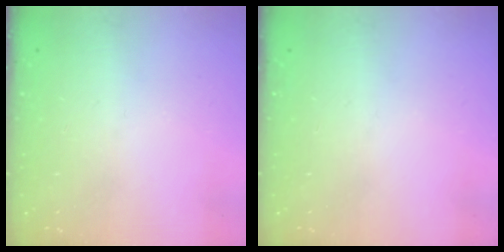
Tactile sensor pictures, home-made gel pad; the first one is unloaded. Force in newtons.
{"total": 0.0}